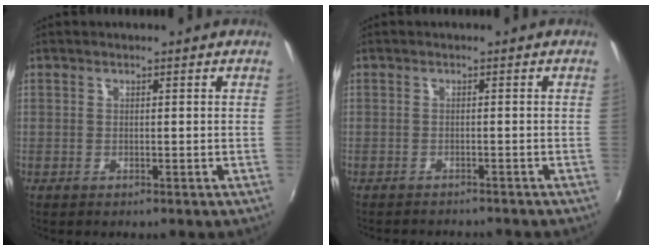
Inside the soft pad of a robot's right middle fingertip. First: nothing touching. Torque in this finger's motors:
{"motor_torque": [0.01, -0.28, 0.01, 0.01]}